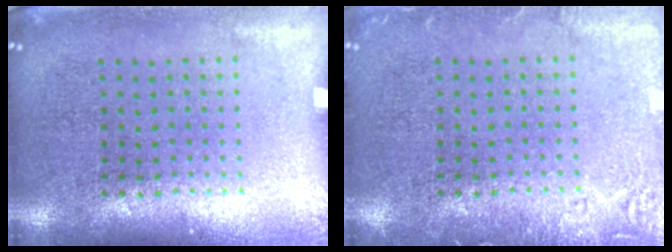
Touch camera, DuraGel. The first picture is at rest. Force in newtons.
{"total": 2.0, "press": 2.0, "slide": 0.4}